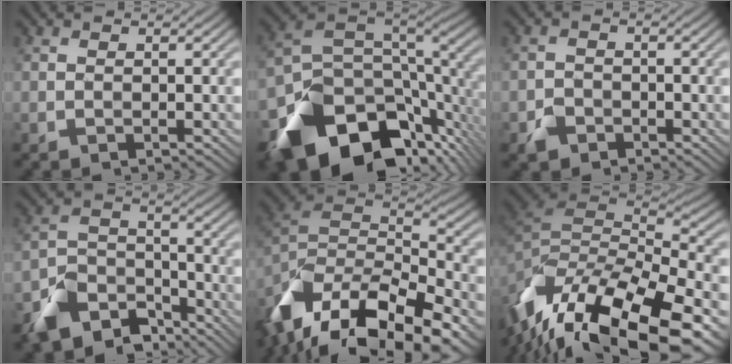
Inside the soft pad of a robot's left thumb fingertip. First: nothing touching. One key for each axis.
{"total": 15.9, "fx": -7.2, "fy": 10.1, "fz": 9.9, "tx": -0.211, "ty": -0.047, "tz": -0.098}
{"total": 2.0, "fx": -1.4, "fy": 1.4, "fz": 0.2, "tx": -0.002, "ty": -0.002, "tz": -0.030}
{"total": 9.8, "fx": -7.2, "fy": 5.5, "fz": 3.6, "tx": -0.071, "ty": -0.019, "tz": -0.138}
{"total": 17.6, "fx": -11.6, "fy": 8.0, "fz": 10.6, "tx": -0.234, "ty": -0.027, "tz": -0.169}
{"total": 17.3, "fx": -10.3, "fy": 7.5, "fz": 11.7, "tx": -0.236, "ty": -0.012, "tz": -0.151}